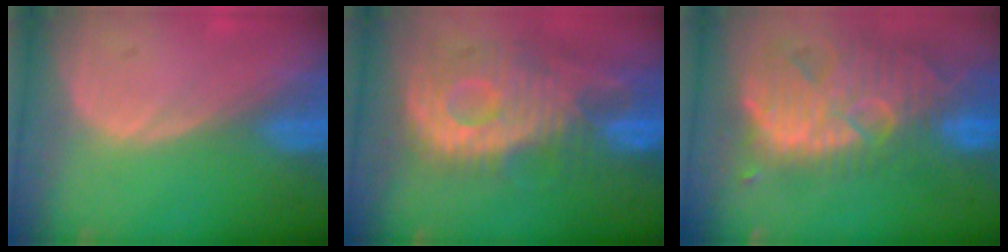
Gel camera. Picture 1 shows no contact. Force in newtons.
{"total": 11.9, "press": 10.7, "slide": 5.3}
{"total": 13.2, "press": 11.4, "slide": 6.6}